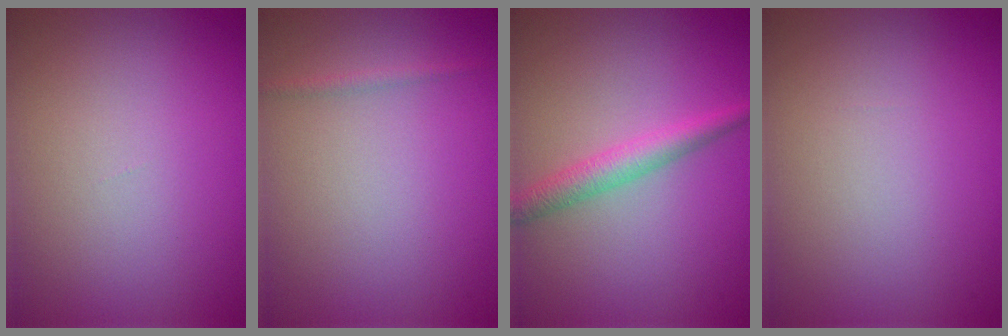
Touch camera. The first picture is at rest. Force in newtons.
{"total": 0.8, "press": 0.8, "slide": 0.0}
{"total": 2.5, "press": 2.5, "slide": 0.1}
{"total": 0.0}